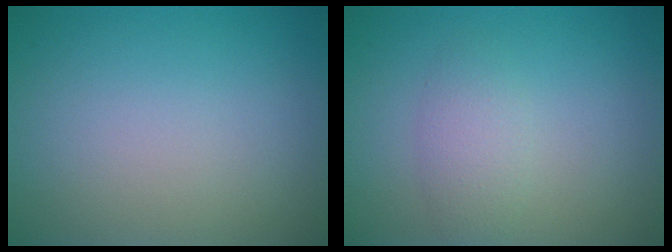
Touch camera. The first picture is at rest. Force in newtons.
{"total": 2.2, "press": 2.1, "slide": 0.1}